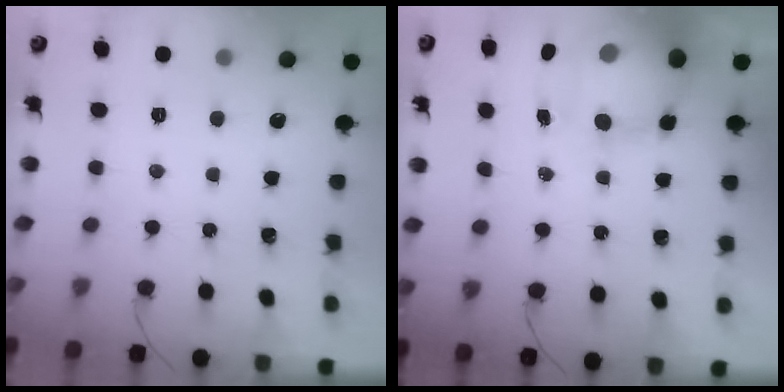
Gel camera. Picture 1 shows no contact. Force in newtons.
{"total": 14.3, "press": 13.9, "slide": 3.7}